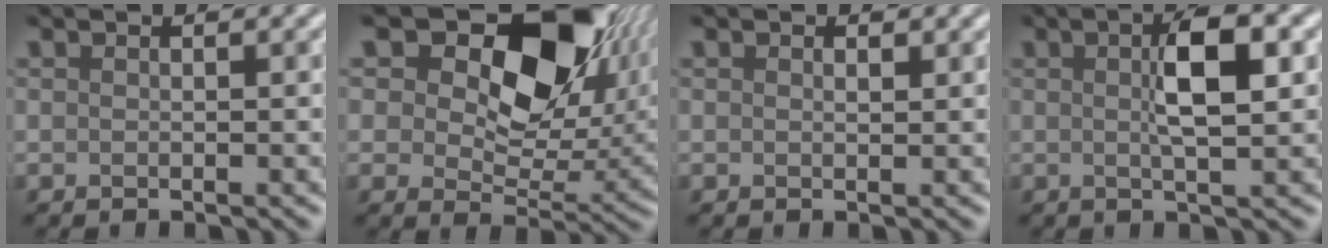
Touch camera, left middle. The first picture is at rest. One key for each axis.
{"total": 14.4, "fx": 6.4, "fy": 8.5, "fz": 9.8, "tx": -0.136, "ty": 0.003, "tz": 0.099}
{"total": 0.7, "fx": 0.4, "fy": 0.4, "fz": 0.5, "tx": -0.005, "ty": -0.003, "tz": 0.005}
{"total": 4.8, "fx": 0.9, "fy": 1.2, "fz": 4.6, "tx": -0.080, "ty": 0.008, "tz": 0.012}